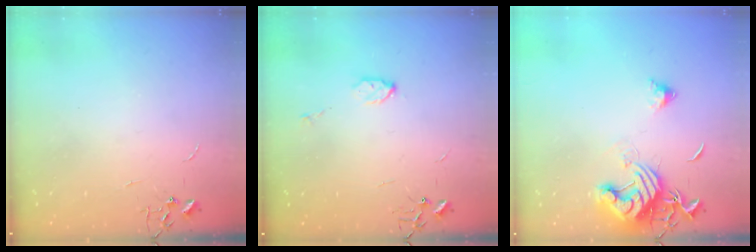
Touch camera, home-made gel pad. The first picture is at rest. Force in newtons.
{"total": 4.6, "press": 4.5, "slide": 0.8}
{"total": 12.9, "press": 12.8, "slide": 1.7}